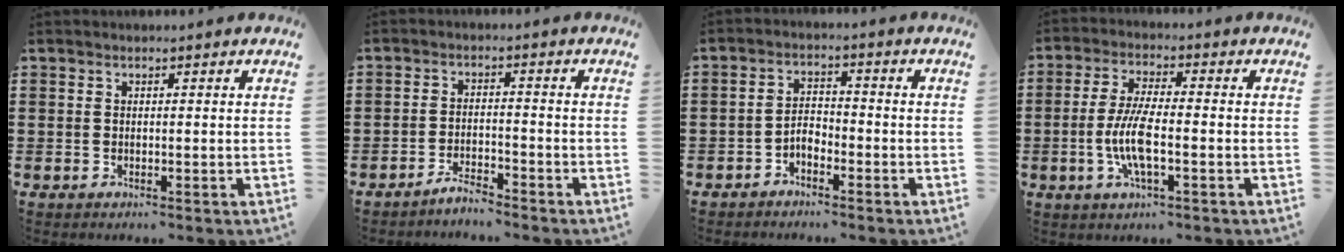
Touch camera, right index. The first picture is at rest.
{"total": 3.0, "force": [-3.0, 0.2, 0.5], "torque": [-0.012, 0.006, -0.060]}
{"total": 2.8, "force": [-2.0, 1.3, 1.4], "torque": [-0.038, 0.006, -0.043]}
{"total": 7.2, "force": [-1.8, 2.0, 6.7], "torque": [-0.148, -0.009, -0.039]}